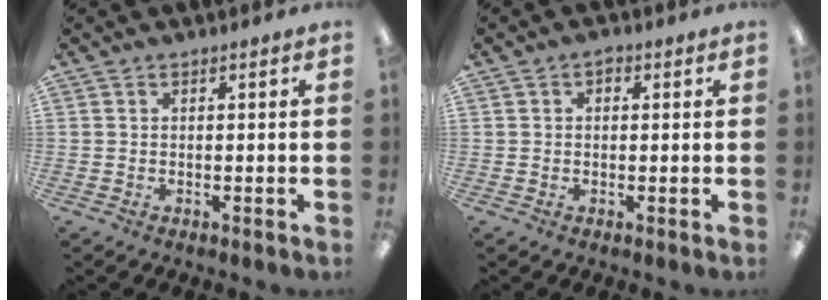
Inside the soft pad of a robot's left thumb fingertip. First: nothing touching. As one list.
[{"total": 1.2, "force": [0.3, 1.0, 0.8], "torque": [-0.009, 0.001, 0.002]}]